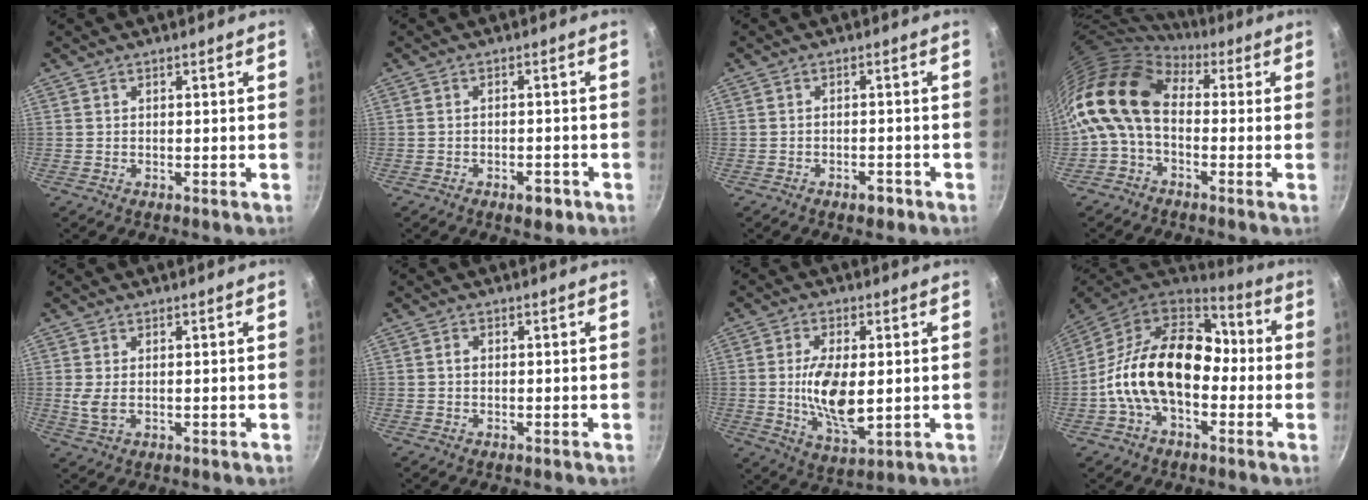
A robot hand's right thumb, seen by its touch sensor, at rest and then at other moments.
{"total": 3.6, "force": [-2.0, 1.8, 2.4], "torque": [-0.028, 0.016, -0.023]}
{"total": 2.8, "force": [-1.8, 1.4, 1.7], "torque": [-0.020, 0.018, -0.021]}
{"total": 13.5, "force": [0.2, 9.0, 10.0], "torque": [-0.182, 0.027, -0.019]}
{"total": 3.2, "force": [0.3, 1.7, 2.7], "torque": [-0.056, -0.003, 0.011]}
{"total": 1.2, "force": [0.1, 0.9, 0.7], "torque": [-0.012, 0.004, 0.001]}
{"total": 11.8, "force": [0.1, 5.5, 10.5], "torque": [-0.192, -0.011, 0.007]}
{"total": 20.1, "force": [-2.1, 13.1, 15.1], "torque": [-0.227, 0.047, -0.054]}